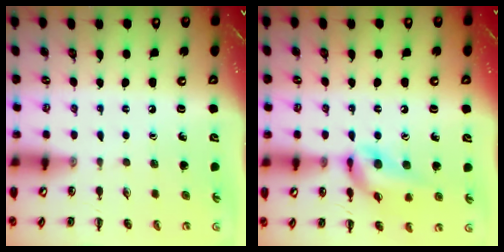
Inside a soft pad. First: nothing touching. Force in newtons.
{"total": 13.9, "press": 13.6, "slide": 2.4}